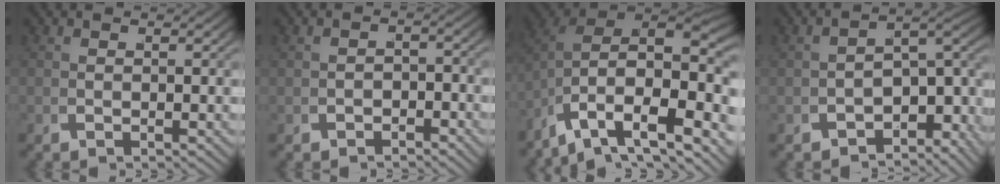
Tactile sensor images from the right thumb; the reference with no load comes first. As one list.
[{"total": 1.9, "force": [-1.7, 0.7, 0.4], "torque": [0.001, -0.008, -0.025]}, {"total": 16.7, "force": [-2.2, 11.3, 12.2], "torque": [-0.196, -0.055, -0.028]}, {"total": 7.3, "force": [-2.7, 4.1, 5.3], "torque": [-0.080, -0.024, -0.030]}]